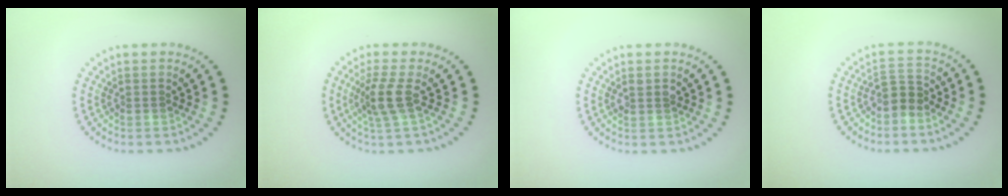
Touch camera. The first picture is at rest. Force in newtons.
{"total": 2.7, "press": 2.0, "slide": 1.8}
{"total": 1.0, "press": 1.0, "slide": 0.2}
{"total": 2.1, "press": 1.6, "slide": 1.4}